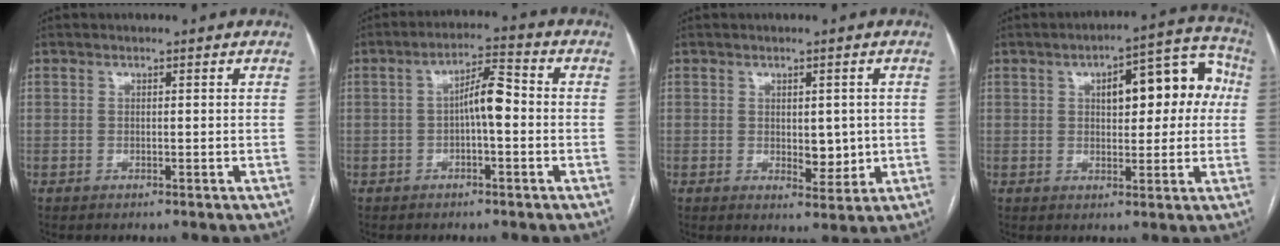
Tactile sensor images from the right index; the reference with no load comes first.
{"total": 5.7, "force": [-0.5, 1.4, 5.5], "torque": [-0.092, 0.022, -0.011]}
{"total": 4.2, "force": [0.0, 2.3, 3.5], "torque": [-0.044, -0.006, 0.010]}
{"total": 12.2, "force": [2.5, 5.0, 10.9], "torque": [-0.130, 0.045, 0.032]}